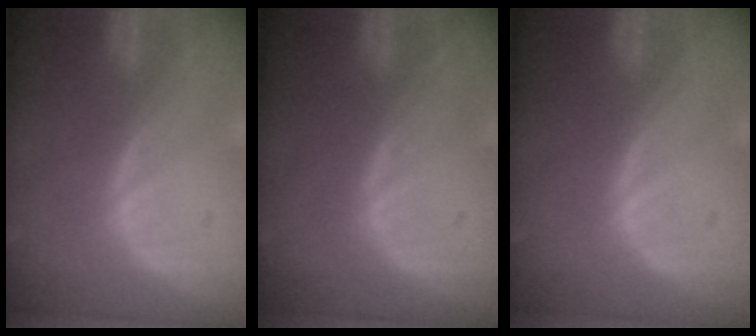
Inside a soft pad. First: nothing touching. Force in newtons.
{"total": 0.0}
{"total": 0.0}